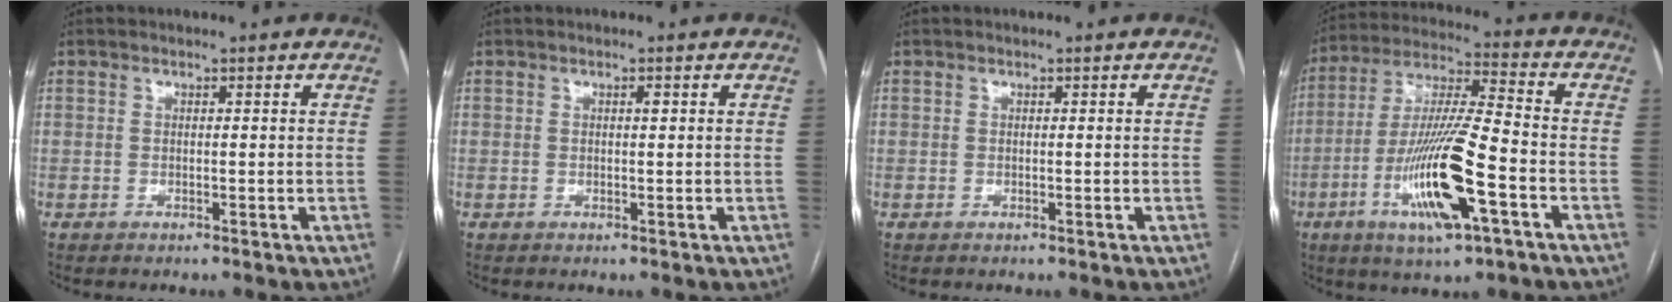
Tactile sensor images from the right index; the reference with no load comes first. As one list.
[{"total": 0.6, "force": [0.2, 0.1, 0.5], "torque": [-0.011, 0.000, 0.002]}, {"total": 0.0}, {"total": 16.6, "force": [-6.1, 1.6, 15.4], "torque": [-0.304, -0.014, -0.109]}]